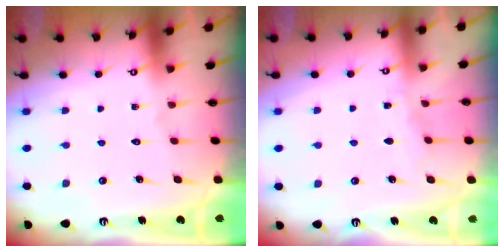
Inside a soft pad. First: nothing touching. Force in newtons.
{"total": 3.7, "press": 3.6, "slide": 0.5}